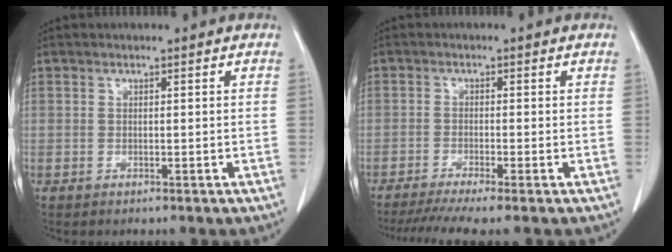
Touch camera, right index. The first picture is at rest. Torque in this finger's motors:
{"motor_torque": [0.54, -0.50, 0.18, 0.05]}